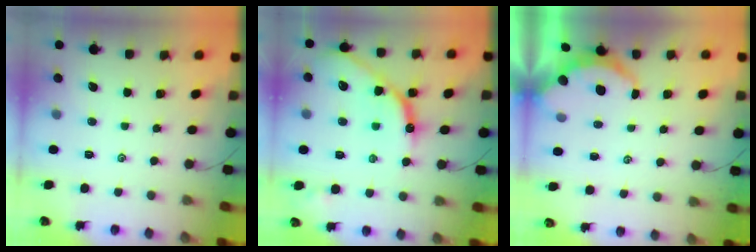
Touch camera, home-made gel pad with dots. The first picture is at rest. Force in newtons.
{"total": 13.4, "press": 13.3, "slide": 1.1}
{"total": 3.3, "press": 3.3, "slide": 0.3}